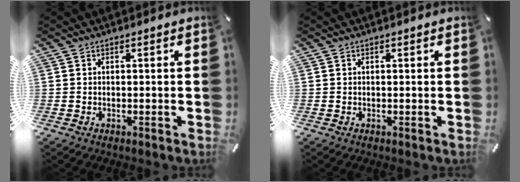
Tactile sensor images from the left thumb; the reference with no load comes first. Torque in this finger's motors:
{"motor_torque": [-0.09, -0.37, -0.08, -0.01, 0.02]}